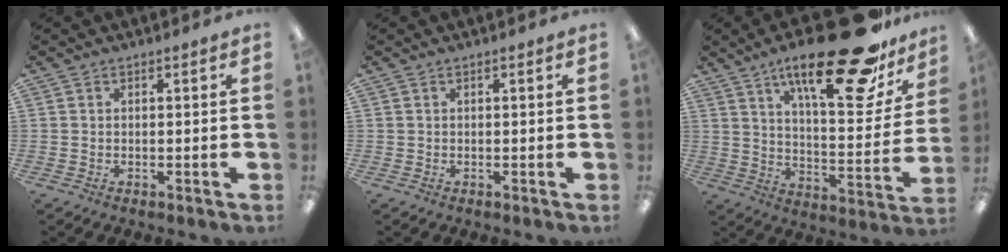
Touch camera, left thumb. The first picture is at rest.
{"total": 0.0}
{"total": 27.4, "force": [18.6, 8.0, 18.4], "torque": [-0.275, -0.109, 0.295]}